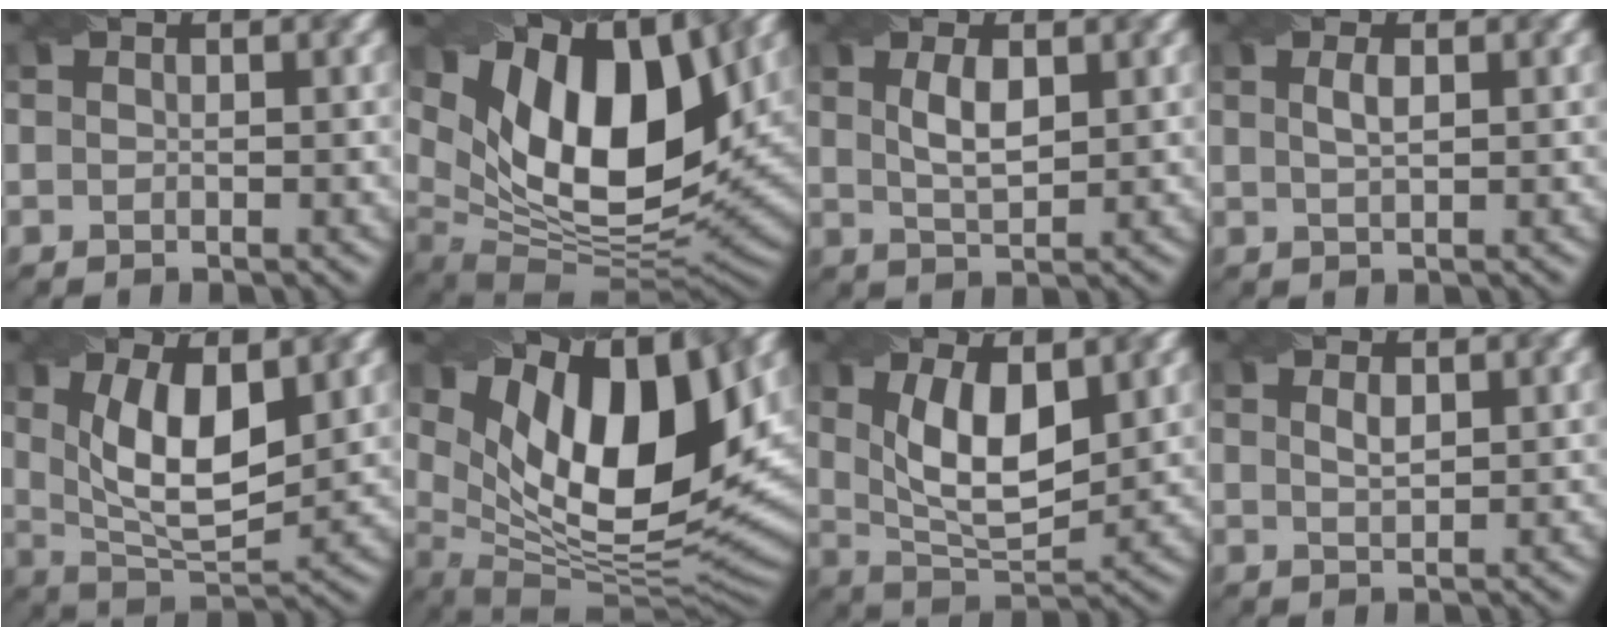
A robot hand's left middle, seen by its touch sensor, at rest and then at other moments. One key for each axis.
{"total": 16.2, "fx": 6.6, "fy": 8.0, "fz": 12.5, "tx": -0.203, "ty": 0.015, "tz": 0.108}
{"total": 3.0, "fx": 0.9, "fy": 1.2, "fz": 2.6, "tx": -0.057, "ty": 0.001, "tz": 0.021}
{"total": 1.5, "fx": 0.5, "fy": 0.4, "fz": 1.3, "tx": -0.026, "ty": 0.003, "tz": 0.011}
{"total": 7.9, "fx": 1.9, "fy": 3.2, "fz": 6.9, "tx": -0.134, "ty": -0.005, "tz": 0.035}
{"total": 14.7, "fx": 5.7, "fy": 6.5, "fz": 11.9, "tx": -0.202, "ty": 0.003, "tz": 0.100}
{"total": 7.3, "fx": 1.9, "fy": 3.1, "fz": 6.3, "tx": -0.120, "ty": -0.003, "tz": 0.036}
{"total": 1.1, "fx": 0.6, "fy": 0.3, "fz": 0.9, "tx": -0.019, "ty": 0.000, "tz": 0.014}